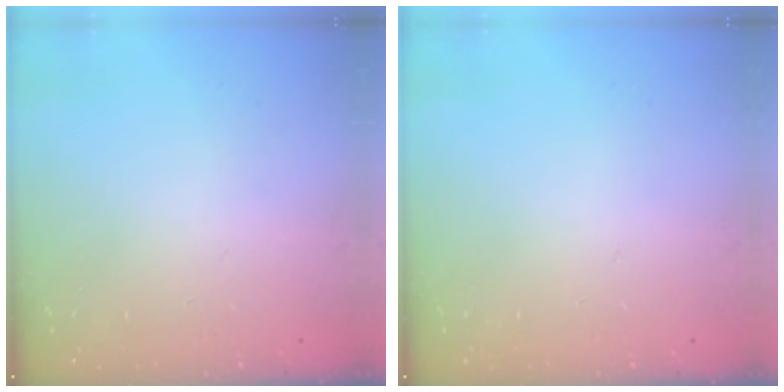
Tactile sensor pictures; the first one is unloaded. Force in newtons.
{"total": 0.0}